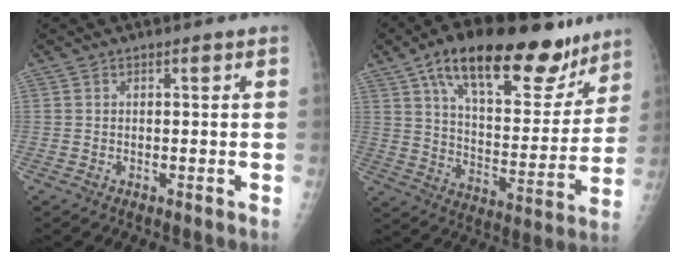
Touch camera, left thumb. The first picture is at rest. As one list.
[{"total": 26.4, "force": [16.9, 11.1, 17.0], "torque": [-0.220, -0.039, 0.264]}]